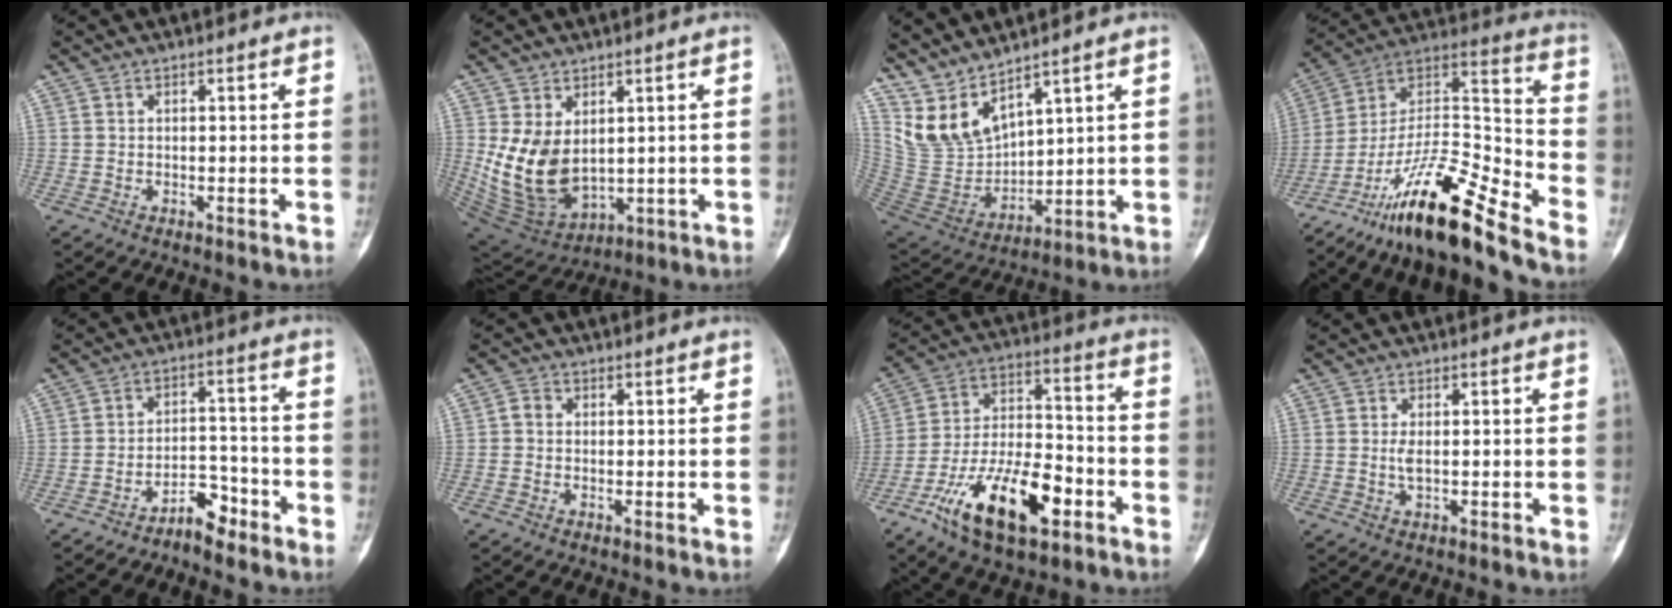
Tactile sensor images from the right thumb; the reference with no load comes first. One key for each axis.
{"total": 12.6, "fx": 1.5, "fy": 8.5, "fz": 9.2, "tx": -0.153, "ty": -0.020, "tz": 0.058}
{"total": 10.7, "fx": 9.5, "fy": 2.6, "fz": 4.4, "tx": -0.082, "ty": -0.063, "tz": 0.218}
{"total": 20.8, "fx": -15.9, "fy": 3.0, "fz": 13.0, "tx": -0.244, "ty": 0.093, "tz": -0.286}
{"total": 5.3, "fx": -4.4, "fy": 1.9, "fz": 2.2, "tx": -0.026, "ty": 0.054, "tz": -0.079}
{"total": 1.7, "fx": -0.3, "fy": 1.4, "fz": 0.9, "tx": -0.011, "ty": 0.004, "tz": -0.012}
{"total": 19.2, "fx": -9.1, "fy": 8.5, "fz": 14.6, "tx": -0.250, "ty": 0.052, "tz": -0.160}
{"total": 1.7, "fx": -0.1, "fy": 0.6, "fz": 1.6, "tx": -0.040, "ty": -0.003, "tz": -0.002}